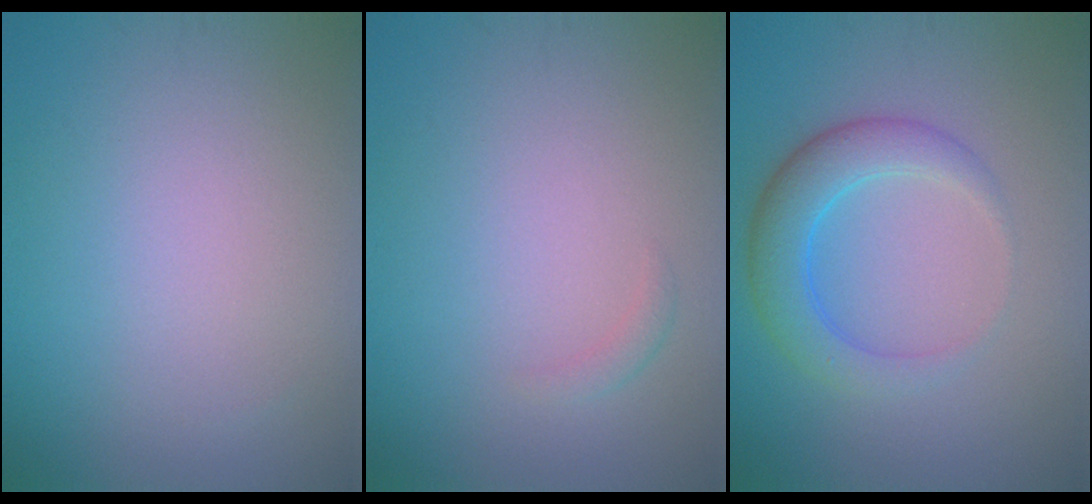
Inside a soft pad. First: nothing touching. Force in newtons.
{"total": 0.8, "press": 0.8, "slide": 0.0}
{"total": 4.2, "press": 4.2, "slide": 0.1}